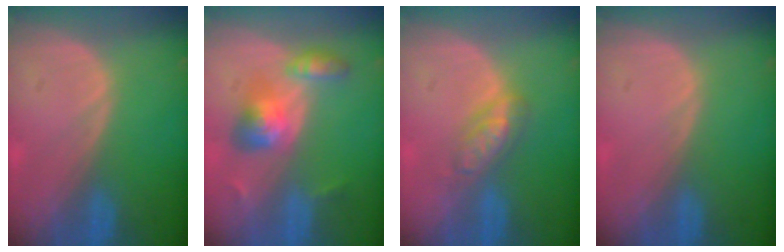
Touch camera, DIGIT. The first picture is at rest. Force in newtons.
{"total": 5.7, "press": 5.7, "slide": 0.5}
{"total": 4.6, "press": 4.3, "slide": 1.5}
{"total": 0.0}